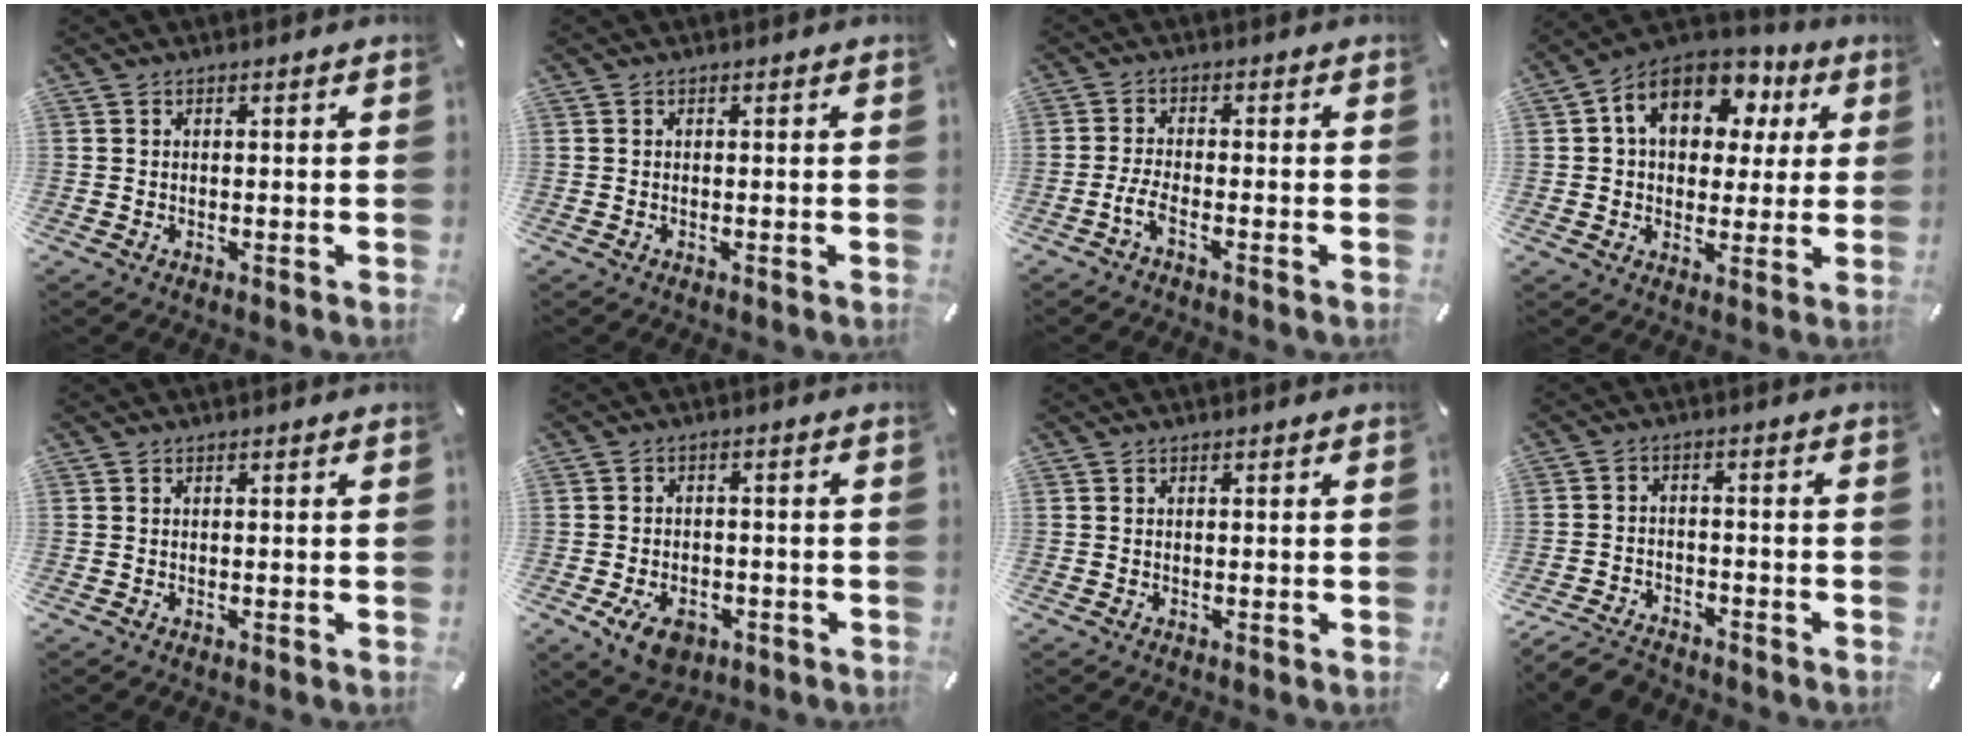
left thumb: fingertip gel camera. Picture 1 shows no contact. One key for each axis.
{"total": 0.0}
{"total": 3.6, "fx": -2.0, "fy": 0.8, "fz": 2.9, "tx": -0.069, "ty": -0.002, "tz": -0.041}
{"total": 14.0, "fx": 4.7, "fy": 10.0, "fz": 8.5, "tx": -0.139, "ty": -0.002, "tz": 0.085}
{"total": 0.0}
{"total": 6.9, "fx": -3.0, "fy": 4.7, "fz": 4.0, "tx": -0.070, "ty": 0.012, "tz": -0.053}
{"total": 0.0}
{"total": 5.7, "fx": -5.0, "fy": 2.2, "fz": 1.6, "tx": -0.038, "ty": 0.020, "tz": -0.098}